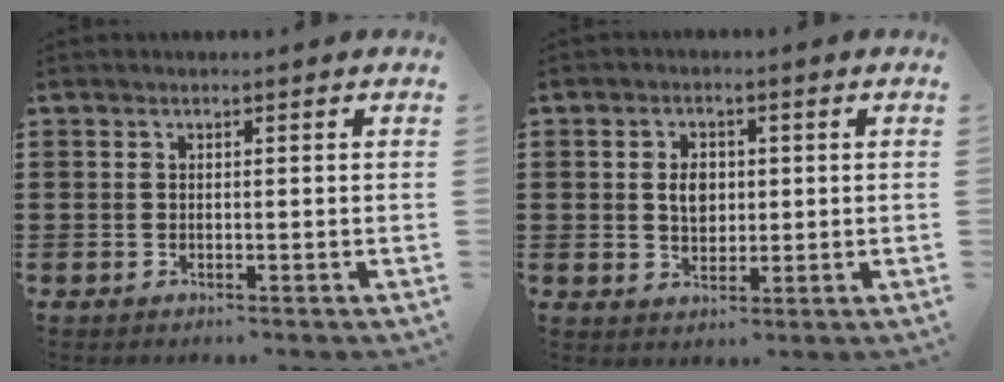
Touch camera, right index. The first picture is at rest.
{"total": 3.6, "force": [0.3, 2.6, 2.5], "torque": [-0.048, 0.008, 0.002]}